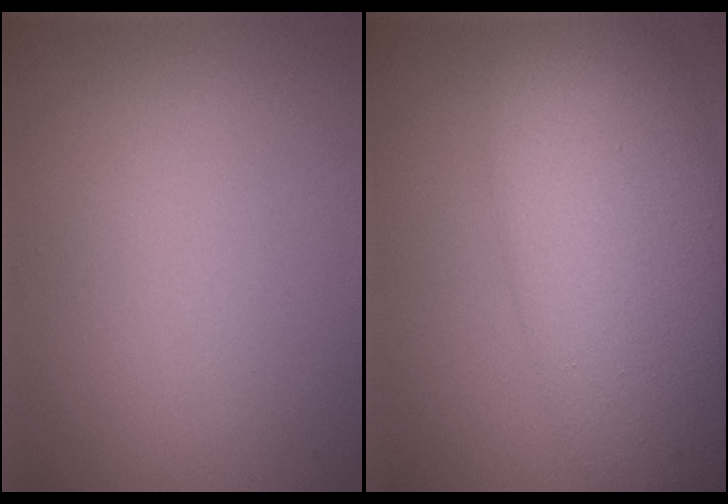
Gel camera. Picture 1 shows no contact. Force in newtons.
{"total": 11.4, "press": 11.4, "slide": 0.1}